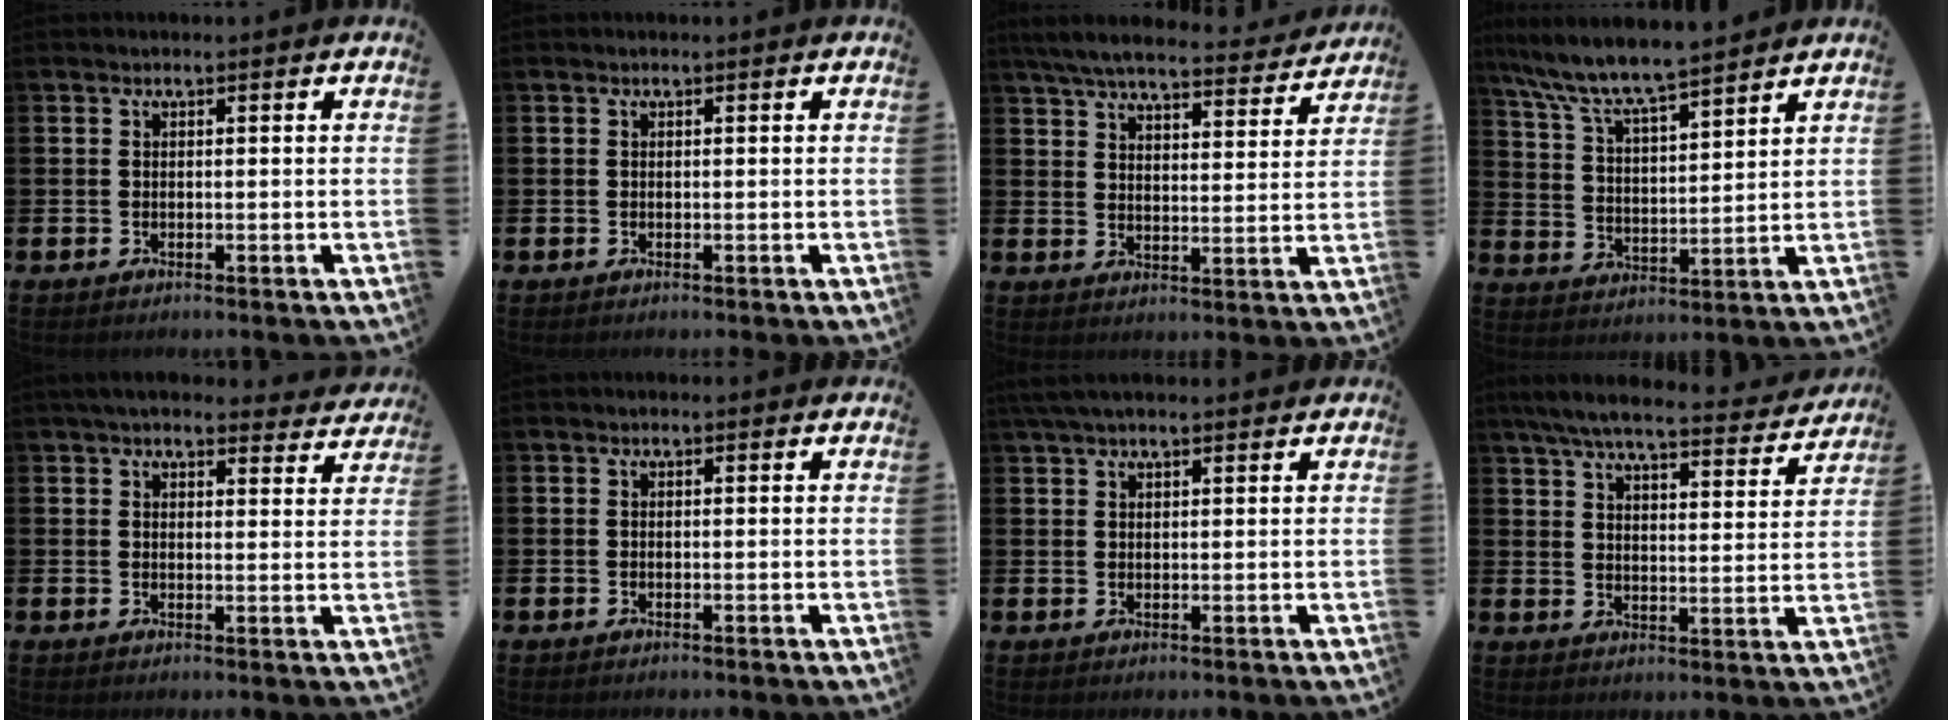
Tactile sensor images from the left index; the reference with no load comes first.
{"total": 0.0}
{"total": 6.8, "force": [6.3, 1.0, 2.4], "torque": [-0.061, -0.037, 0.108]}
{"total": 8.2, "force": [7.8, 0.6, 2.7], "torque": [-0.082, -0.049, 0.136]}
{"total": 4.6, "force": [4.3, 1.2, 1.2], "torque": [-0.028, -0.018, 0.077]}
{"total": 0.0}
{"total": 3.0, "force": [2.4, 0.7, 1.7], "torque": [-0.038, 0.000, 0.045]}
{"total": 7.1, "force": [6.3, 1.0, 2.9], "torque": [-0.063, -0.042, 0.105]}